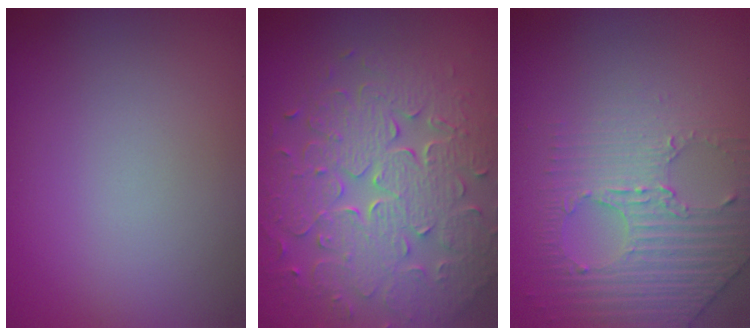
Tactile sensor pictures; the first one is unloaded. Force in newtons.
{"total": 8.3, "press": 6.0, "slide": 5.8}
{"total": 4.4, "press": 3.2, "slide": 3.0}